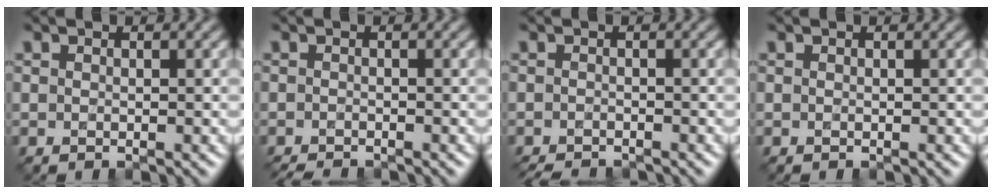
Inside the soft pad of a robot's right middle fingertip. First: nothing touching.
{"total": 1.9, "force": [-1.9, 0.2, 0.5], "torque": [-0.005, -0.013, -0.033]}
{"total": 2.5, "force": [-2.5, 0.2, 0.6], "torque": [-0.003, -0.012, -0.040]}
{"total": 0.0}